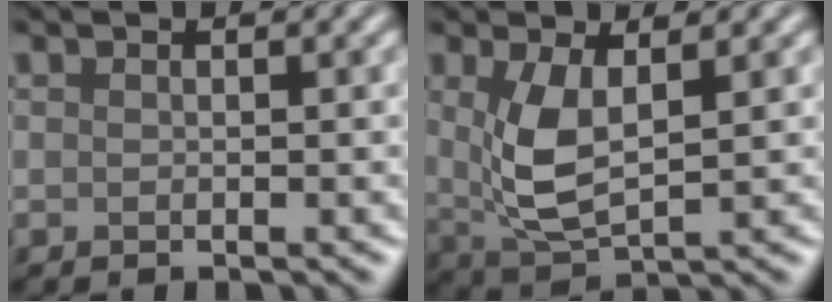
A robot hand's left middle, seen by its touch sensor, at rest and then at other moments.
{"total": 5.0, "force": [1.0, 2.2, 4.3], "torque": [-0.099, -0.007, 0.027]}